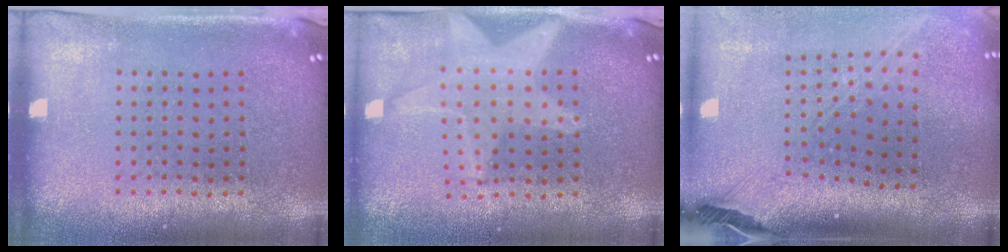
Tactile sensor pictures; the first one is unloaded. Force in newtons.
{"total": 1.9, "press": 1.6, "slide": 1.0}
{"total": 2.8, "press": 2.0, "slide": 1.9}